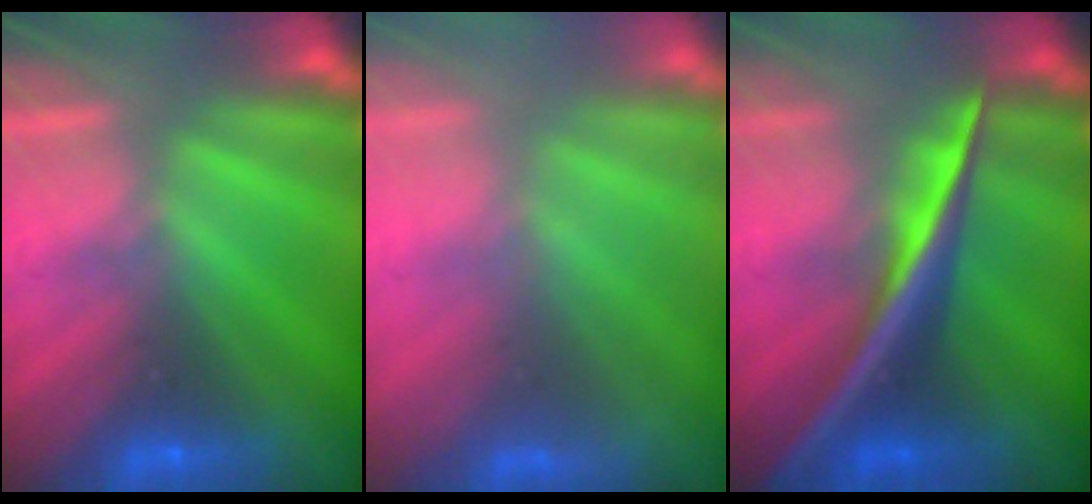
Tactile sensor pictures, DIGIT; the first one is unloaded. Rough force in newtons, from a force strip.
{"total": 1.3}
{"total": 2.6}